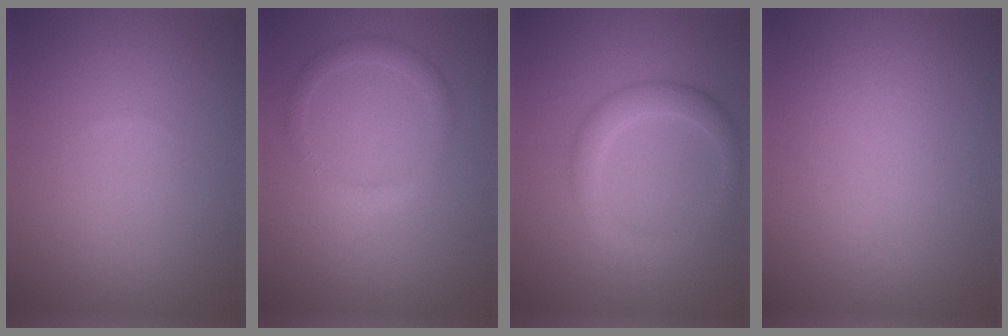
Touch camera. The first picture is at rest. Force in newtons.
{"total": 1.8, "press": 1.8, "slide": 0.2}
{"total": 2.8, "press": 2.8, "slide": 0.1}
{"total": 0.0}